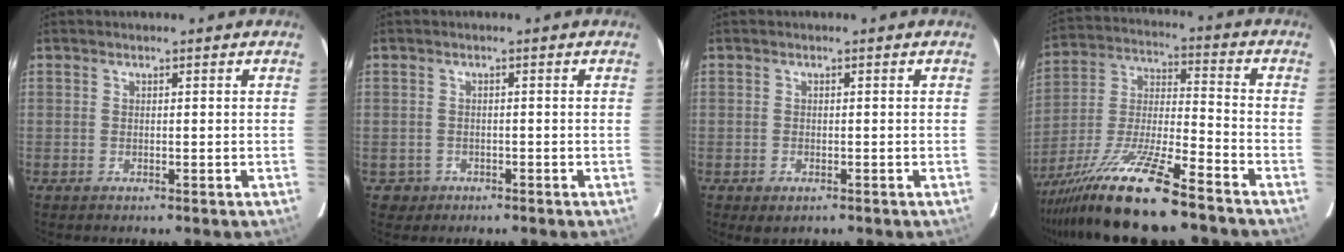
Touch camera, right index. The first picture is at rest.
{"total": 2.3, "force": [-0.9, 2.1, -0.3], "torque": [0.005, 0.010, -0.013]}
{"total": 1.6, "force": [-0.8, 0.9, 1.1], "torque": [-0.019, -0.002, -0.002]}
{"total": 17.2, "force": [-13.0, 1.0, 11.1], "torque": [-0.238, -0.027, -0.241]}